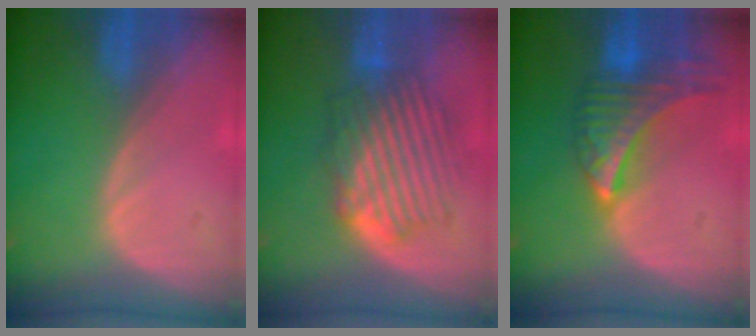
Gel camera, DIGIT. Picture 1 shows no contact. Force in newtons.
{"total": 8.4, "press": 8.1, "slide": 2.2}
{"total": 9.0, "press": 8.0, "slide": 4.2}